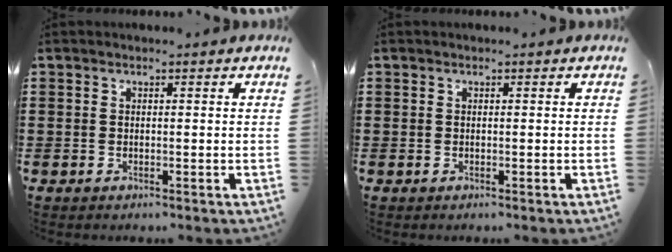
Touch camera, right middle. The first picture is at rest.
{"total": 0.0}